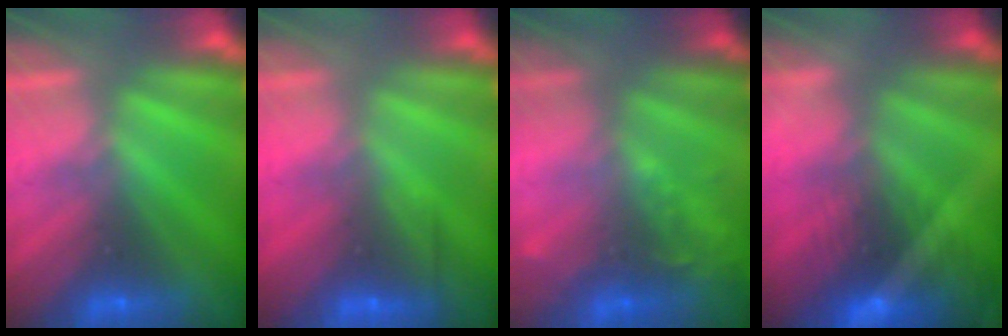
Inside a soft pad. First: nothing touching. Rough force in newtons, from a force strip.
{"total": 2.5}
{"total": 1.9}
{"total": 8.3}